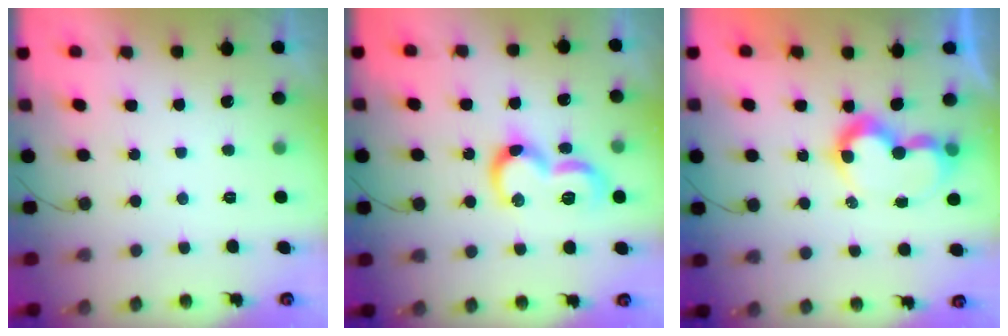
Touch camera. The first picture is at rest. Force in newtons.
{"total": 12.7, "press": 12.6, "slide": 1.2}
{"total": 9.0, "press": 9.0, "slide": 0.6}